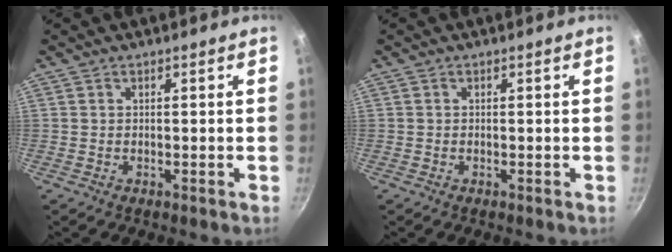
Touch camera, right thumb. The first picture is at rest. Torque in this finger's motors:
{"motor_torque": [0.27, 0.30, 0.33, 0.06, -0.01]}